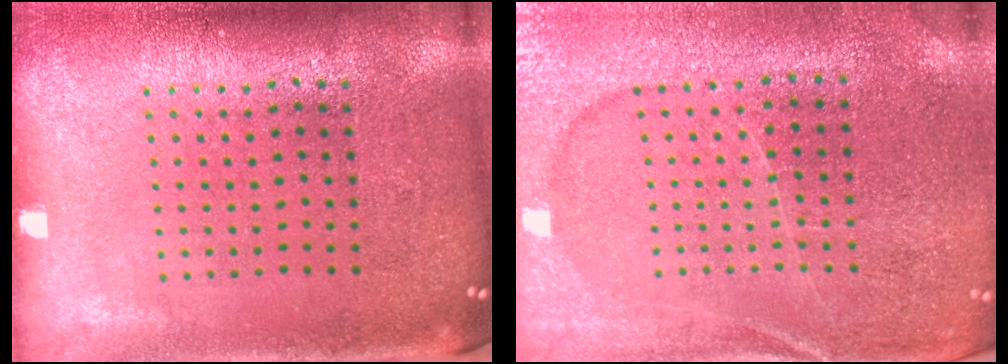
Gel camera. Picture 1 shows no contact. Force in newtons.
{"total": 1.8, "press": 1.8, "slide": 0.2}